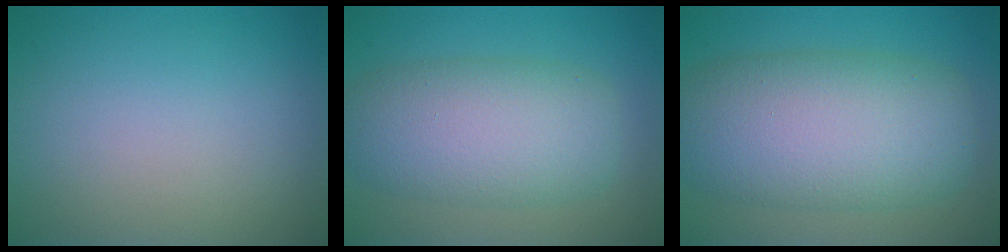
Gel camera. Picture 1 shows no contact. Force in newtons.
{"total": 7.7, "press": 7.7, "slide": 0.1}
{"total": 10.7, "press": 10.7, "slide": 0.4}